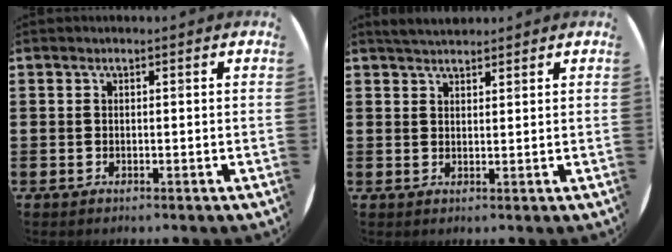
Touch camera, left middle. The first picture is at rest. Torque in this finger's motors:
{"motor_torque": [0.38, -0.36, 0.00, 0.00]}